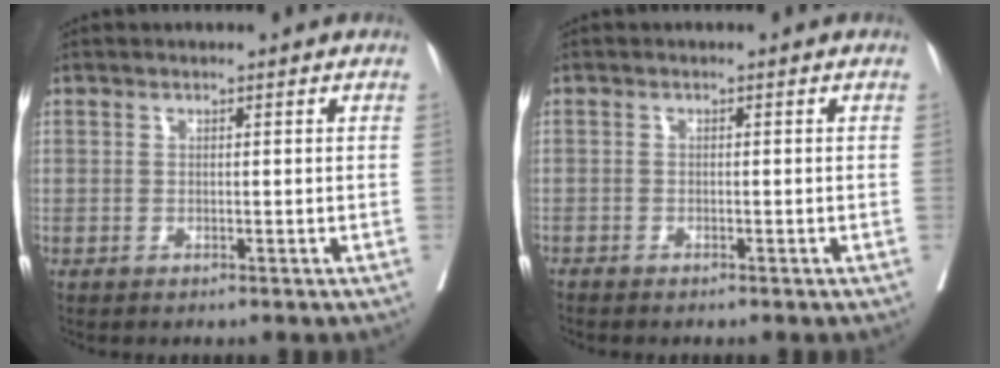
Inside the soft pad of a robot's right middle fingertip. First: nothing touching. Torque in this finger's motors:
{"motor_torque": [0.13, -0.63, 0.70, 0.16]}